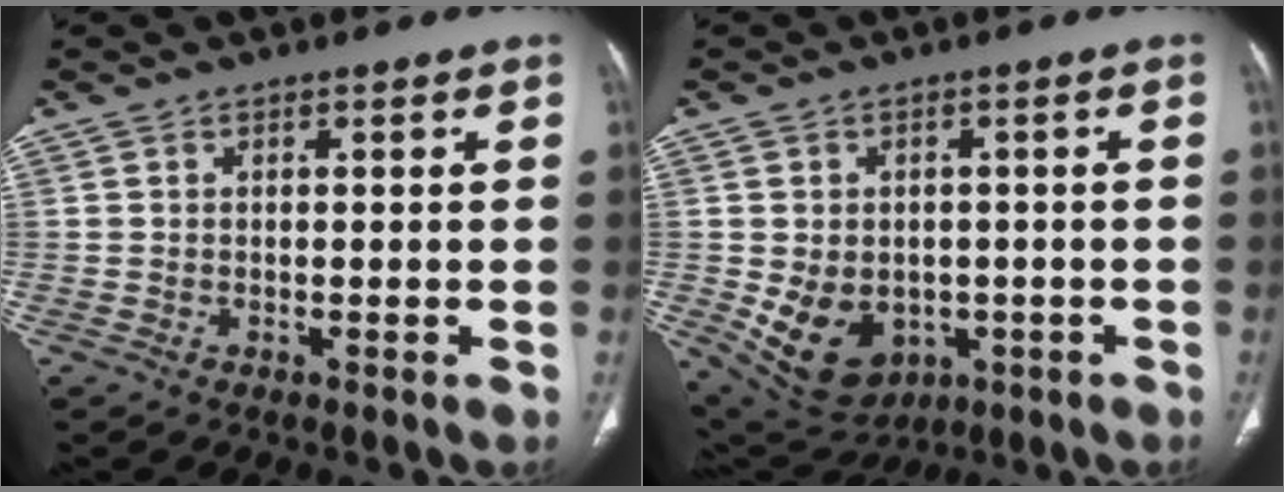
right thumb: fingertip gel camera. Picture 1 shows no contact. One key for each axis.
{"total": 11.6, "fx": -3.1, "fy": 9.1, "fz": 6.4, "tx": -0.088, "ty": 0.012, "tz": -0.024}